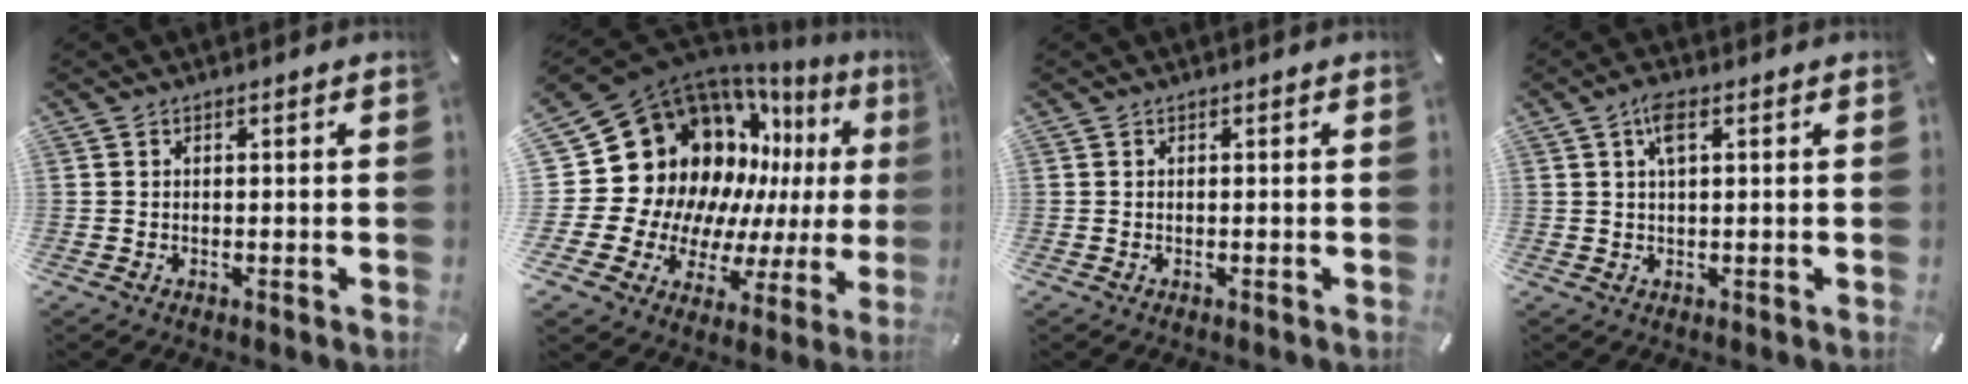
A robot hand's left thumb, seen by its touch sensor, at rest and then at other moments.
{"total": 21.8, "force": [7.2, 17.3, 11.1], "torque": [-0.188, -0.109, 0.179]}
{"total": 0.0}
{"total": 4.2, "force": [1.6, 1.5, 3.6], "torque": [-0.078, 0.008, 0.026]}